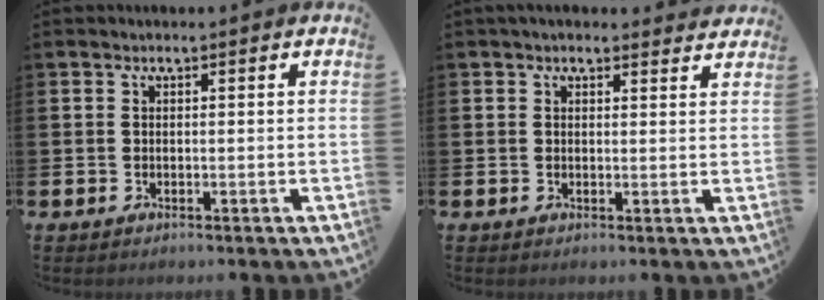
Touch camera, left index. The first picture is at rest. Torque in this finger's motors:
{"motor_torque": [0.83, -1.31, 0.04, 0.02]}